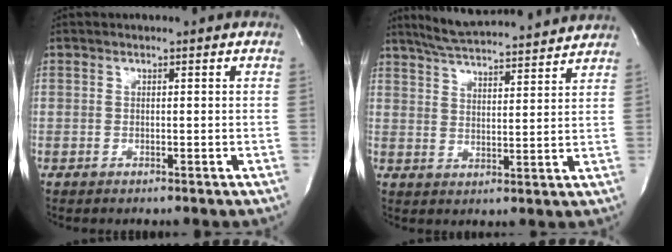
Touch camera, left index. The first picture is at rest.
{"total": 17.8, "force": [16.6, 1.7, 6.4], "torque": [-0.106, 0.019, 0.234]}